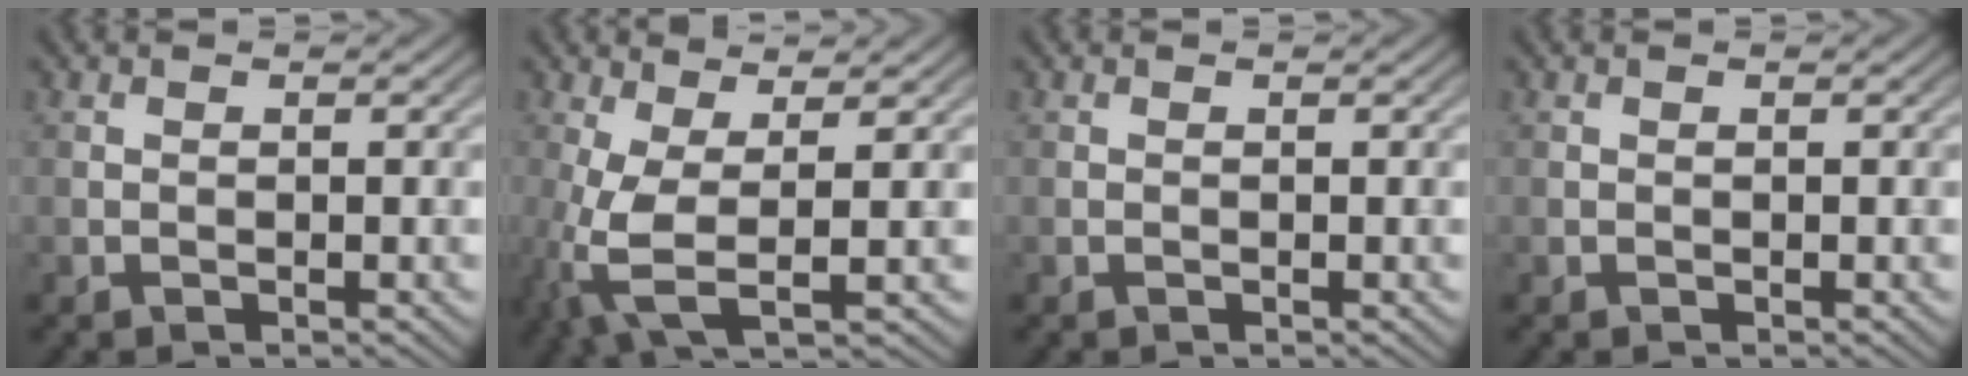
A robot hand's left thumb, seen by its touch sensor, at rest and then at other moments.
{"total": 6.9, "force": [-0.6, 2.1, 6.6], "torque": [-0.156, -0.001, -0.014]}
{"total": 0.0}
{"total": 0.0}